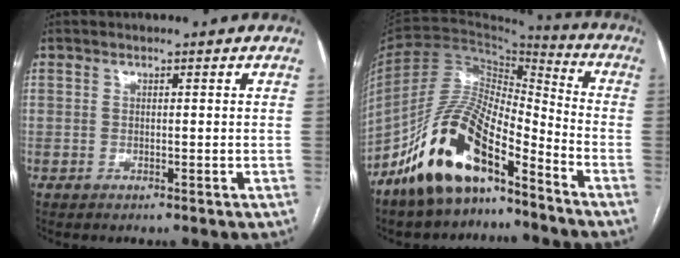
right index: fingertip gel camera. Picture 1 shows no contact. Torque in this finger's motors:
{"motor_torque": [1.09, -1.05, 1.05, 0.21]}